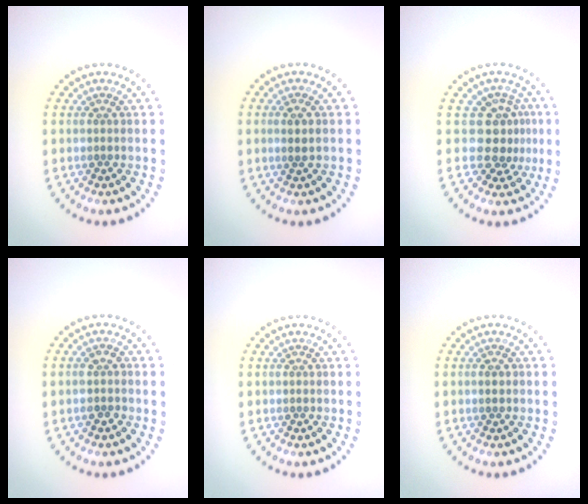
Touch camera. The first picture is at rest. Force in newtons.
{"total": 0.8, "press": 0.7, "slide": 0.5}
{"total": 3.2, "press": 2.4, "slide": 2.2}
{"total": 1.7, "press": 1.6, "slide": 0.6}
{"total": 0.0}
{"total": 1.0, "press": 1.0, "slide": 0.1}